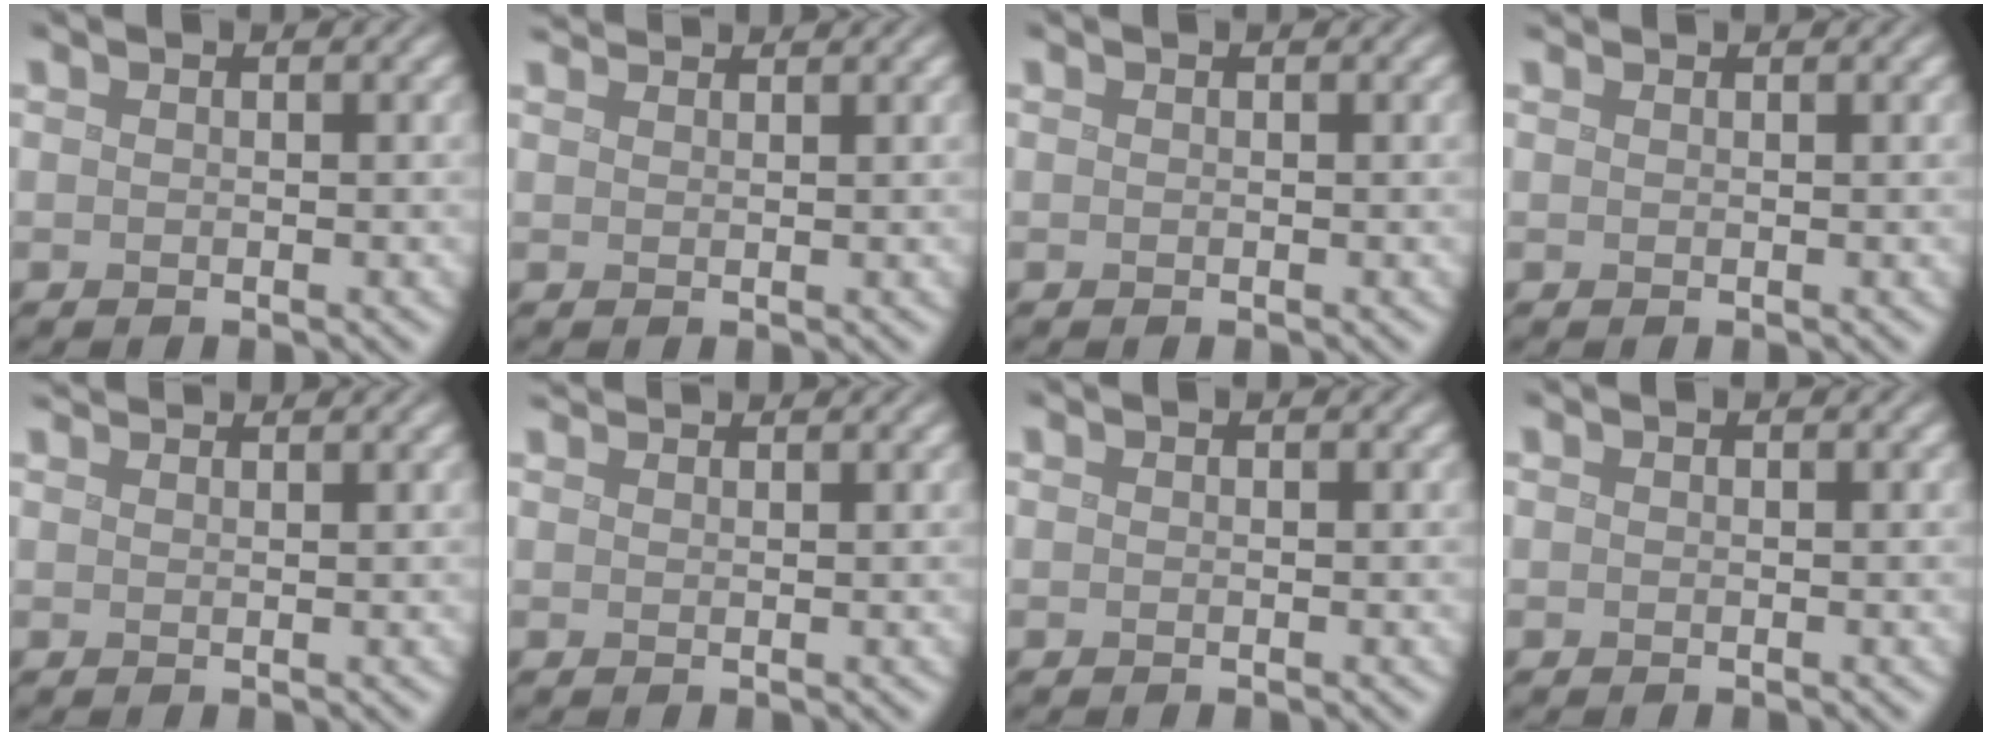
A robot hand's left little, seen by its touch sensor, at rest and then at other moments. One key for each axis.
{"total": 2.8, "fx": 2.6, "fy": 0.4, "fz": 0.9, "tx": -0.010, "ty": 0.003, "tz": 0.031}
{"total": 0.0}
{"total": 0.9, "fx": 0.8, "fy": 0.0, "fz": 0.2, "tx": -0.007, "ty": -0.003, "tz": 0.009}
{"total": 2.6, "fx": 2.4, "fy": 0.4, "fz": 0.9, "tx": -0.009, "ty": 0.003, "tz": 0.027}
{"total": 2.3, "fx": 2.2, "fy": 0.3, "fz": 0.7, "tx": -0.009, "ty": 0.002, "tz": 0.024}
{"total": 0.0}
{"total": 0.0}